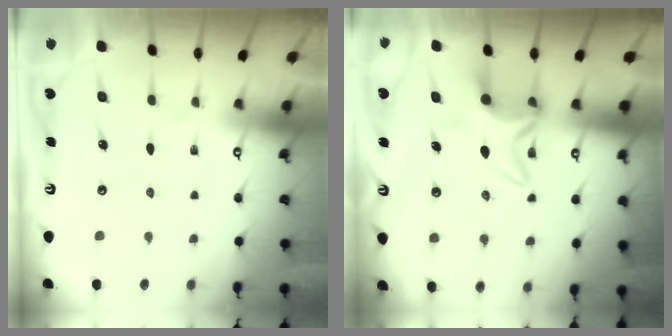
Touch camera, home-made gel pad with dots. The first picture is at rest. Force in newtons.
{"total": 6.9, "press": 6.9, "slide": 0.5}